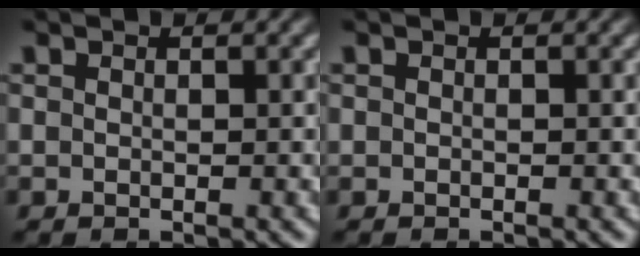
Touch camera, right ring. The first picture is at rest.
{"total": 0.0}